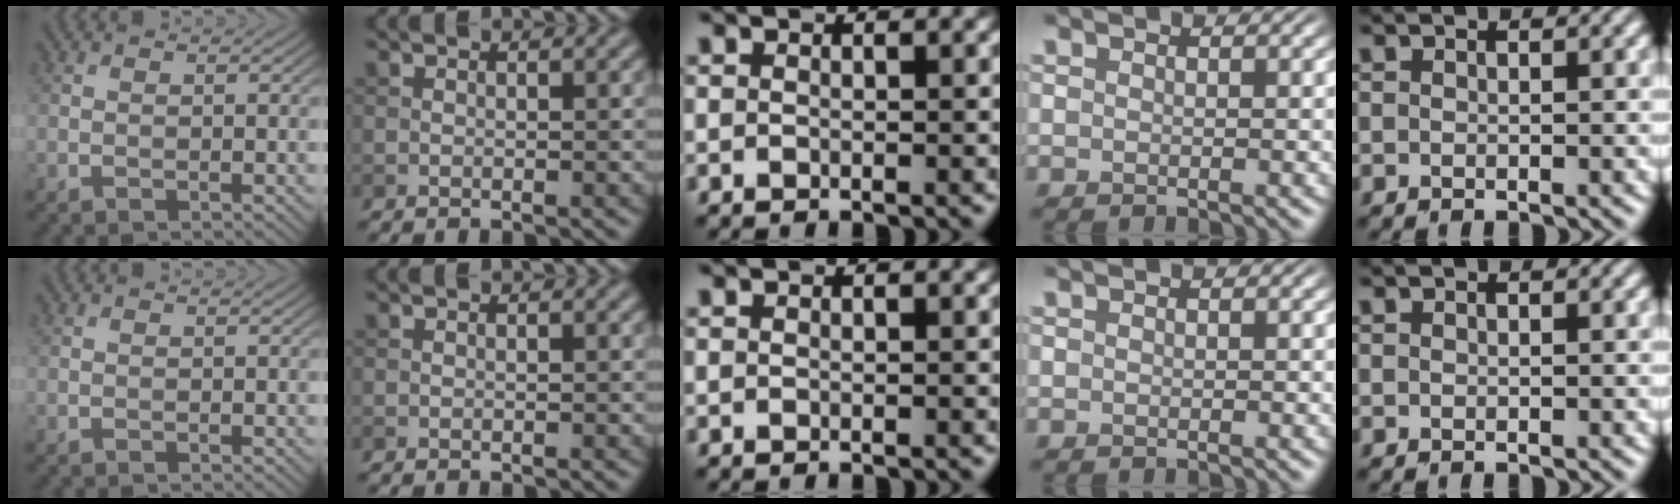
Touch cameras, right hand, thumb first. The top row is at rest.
{}